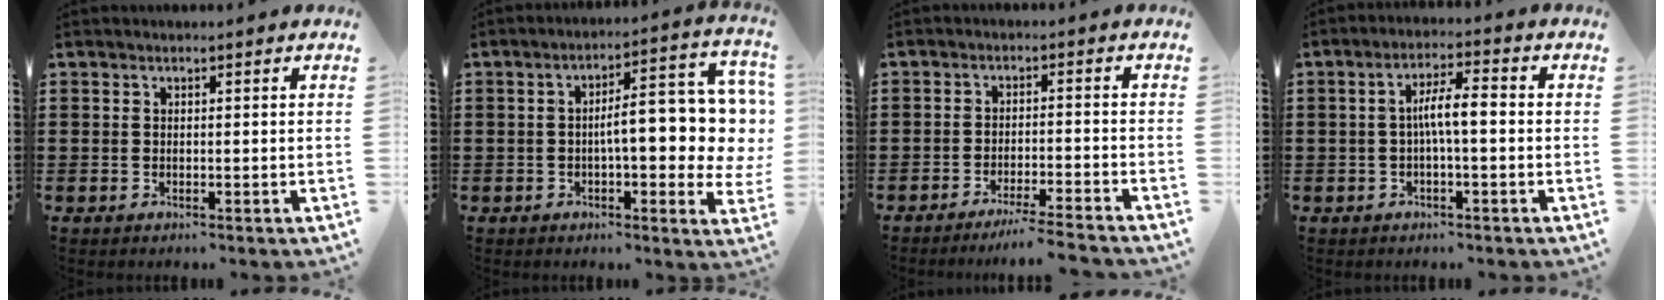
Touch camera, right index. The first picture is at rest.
{"total": 11.0, "force": [0.4, 3.5, 10.4], "torque": [-0.144, -0.011, -0.001]}
{"total": 3.9, "force": [-3.5, -0.6, 1.5], "torque": [-0.033, -0.012, -0.071]}
{"total": 5.0, "force": [-0.4, 0.9, 4.9], "torque": [-0.089, 0.007, -0.009]}